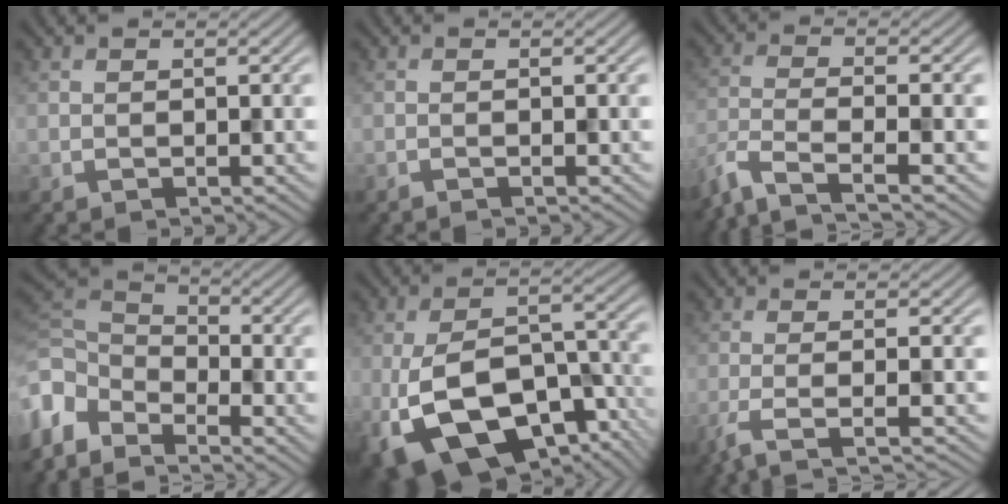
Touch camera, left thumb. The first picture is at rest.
{"total": 0.5, "force": [-0.4, -0.1, 0.3], "torque": [-0.006, 0.001, -0.012]}
{"total": 6.7, "force": [-5.1, 1.3, 4.2], "torque": [-0.087, -0.008, -0.110]}
{"total": 6.4, "force": [-4.3, 3.4, 3.3], "torque": [-0.081, -0.001, -0.105]}
{"total": 16.9, "force": [-7.7, 8.6, 12.3], "torque": [-0.225, -0.023, -0.119]}
{"total": 4.4, "force": [-2.7, 0.7, 3.4], "torque": [-0.051, -0.003, -0.071]}